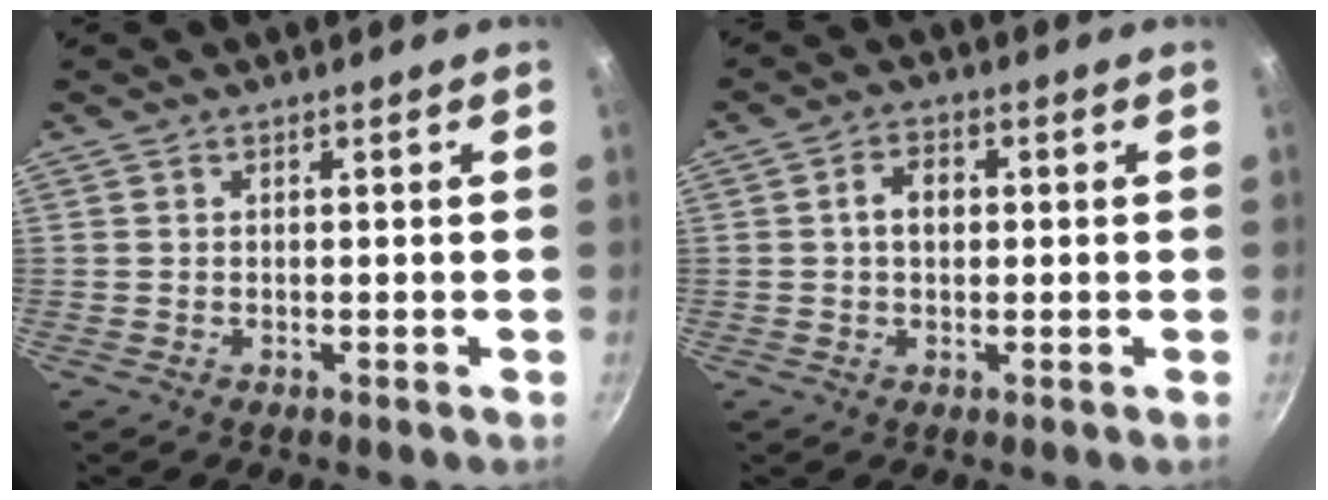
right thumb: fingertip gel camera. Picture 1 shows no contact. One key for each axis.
{"total": 4.3, "fx": 0.3, "fy": 3.1, "fz": 3.0, "tx": -0.034, "ty": 0.011, "tz": 0.001}